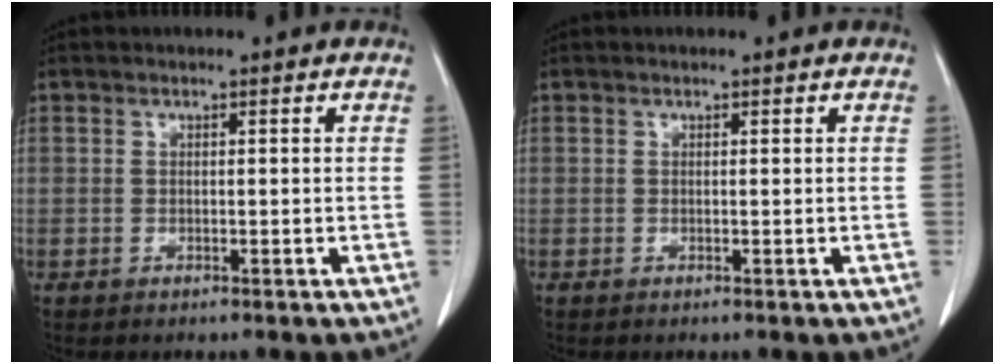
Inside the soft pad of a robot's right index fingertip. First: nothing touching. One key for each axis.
{"total": 0.0}